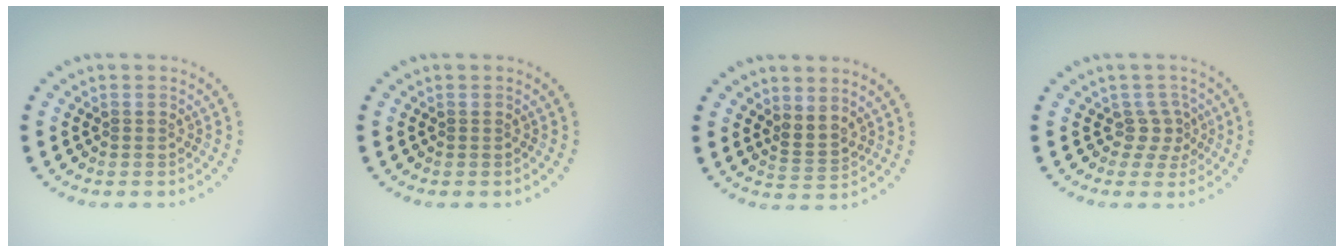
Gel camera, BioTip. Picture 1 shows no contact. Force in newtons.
{"total": 0.0}
{"total": 2.0, "press": 1.4, "slide": 1.4}
{"total": 2.1, "press": 1.4, "slide": 1.5}